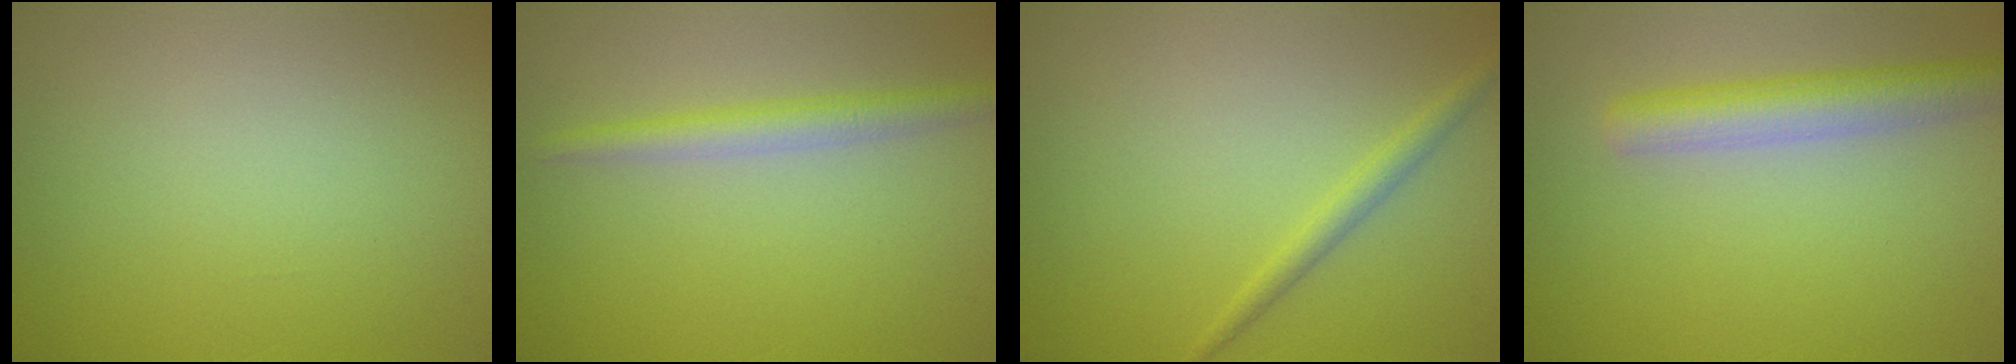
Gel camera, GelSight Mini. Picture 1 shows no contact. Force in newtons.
{"total": 2.4, "press": 2.4, "slide": 0.1}
{"total": 1.6, "press": 1.6, "slide": 0.1}
{"total": 4.3, "press": 4.3, "slide": 0.2}